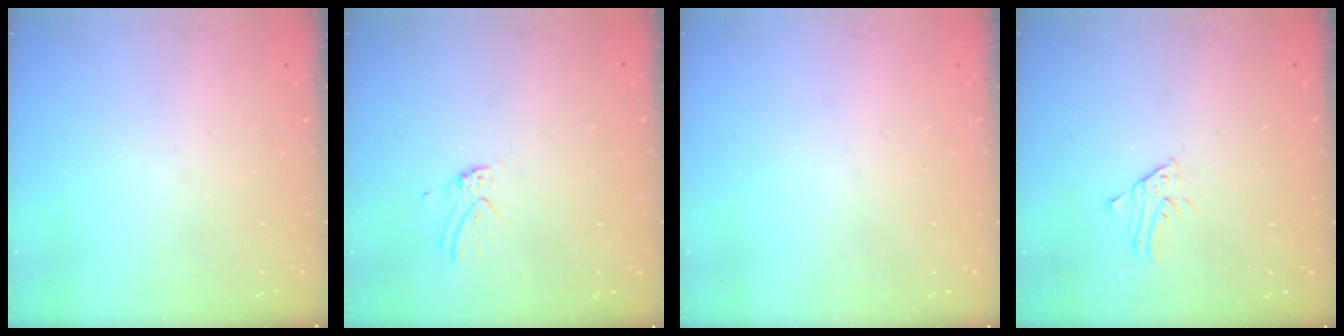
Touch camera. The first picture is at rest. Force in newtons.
{"total": 2.7, "press": 2.7, "slide": 0.3}
{"total": 2.8, "press": 2.8, "slide": 0.3}
{"total": 1.8, "press": 1.8, "slide": 0.2}